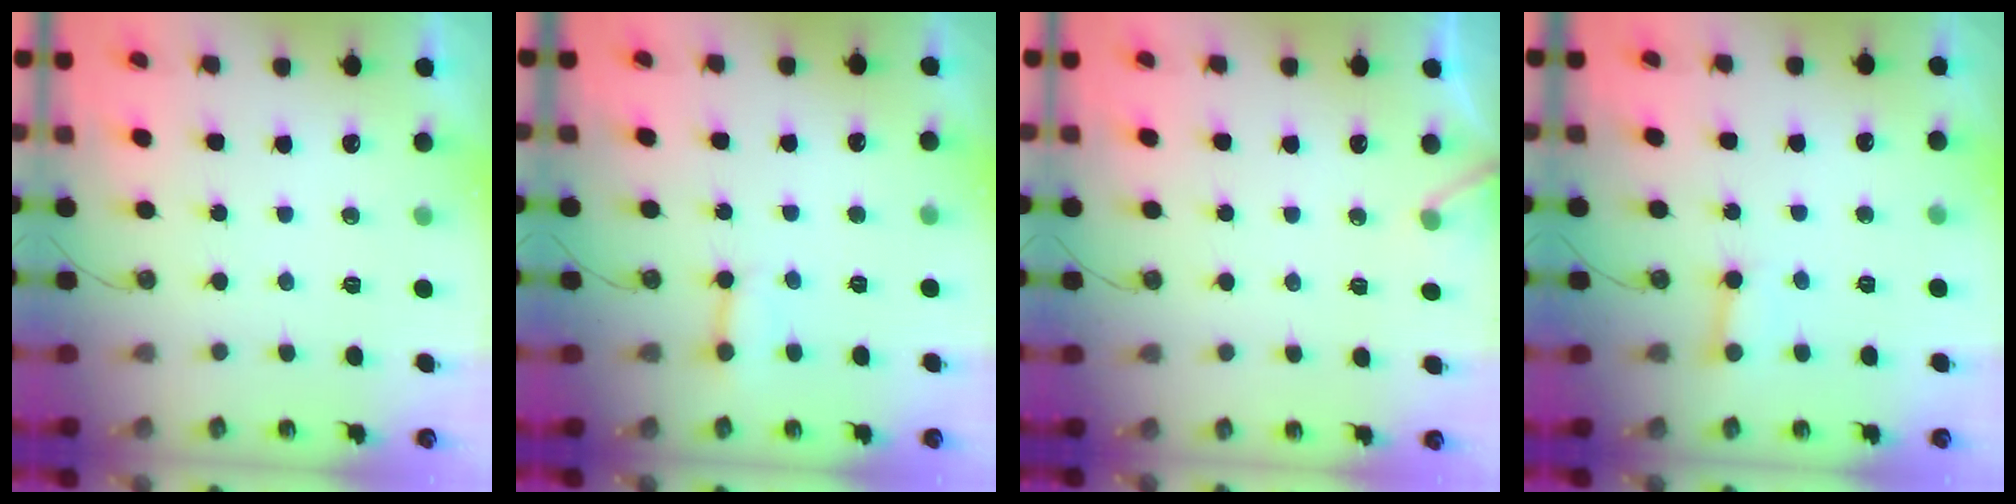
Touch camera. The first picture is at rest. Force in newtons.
{"total": 3.1, "press": 3.1, "slide": 0.7}
{"total": 5.3, "press": 5.2, "slide": 0.4}
{"total": 3.0, "press": 3.0, "slide": 0.2}